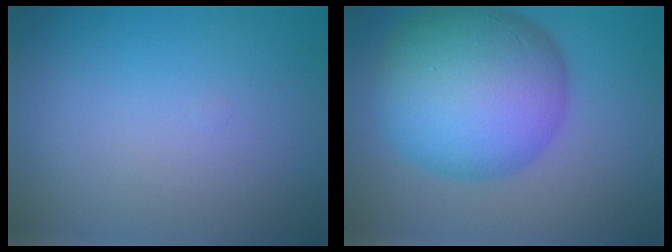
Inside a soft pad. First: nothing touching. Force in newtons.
{"total": 12.8, "press": 12.8, "slide": 0.1}